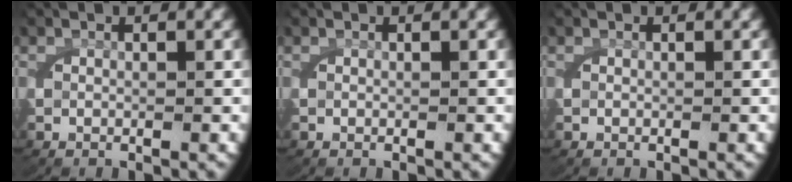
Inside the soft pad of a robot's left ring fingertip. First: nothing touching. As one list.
[{"total": 0.0}, {"total": 0.0}]